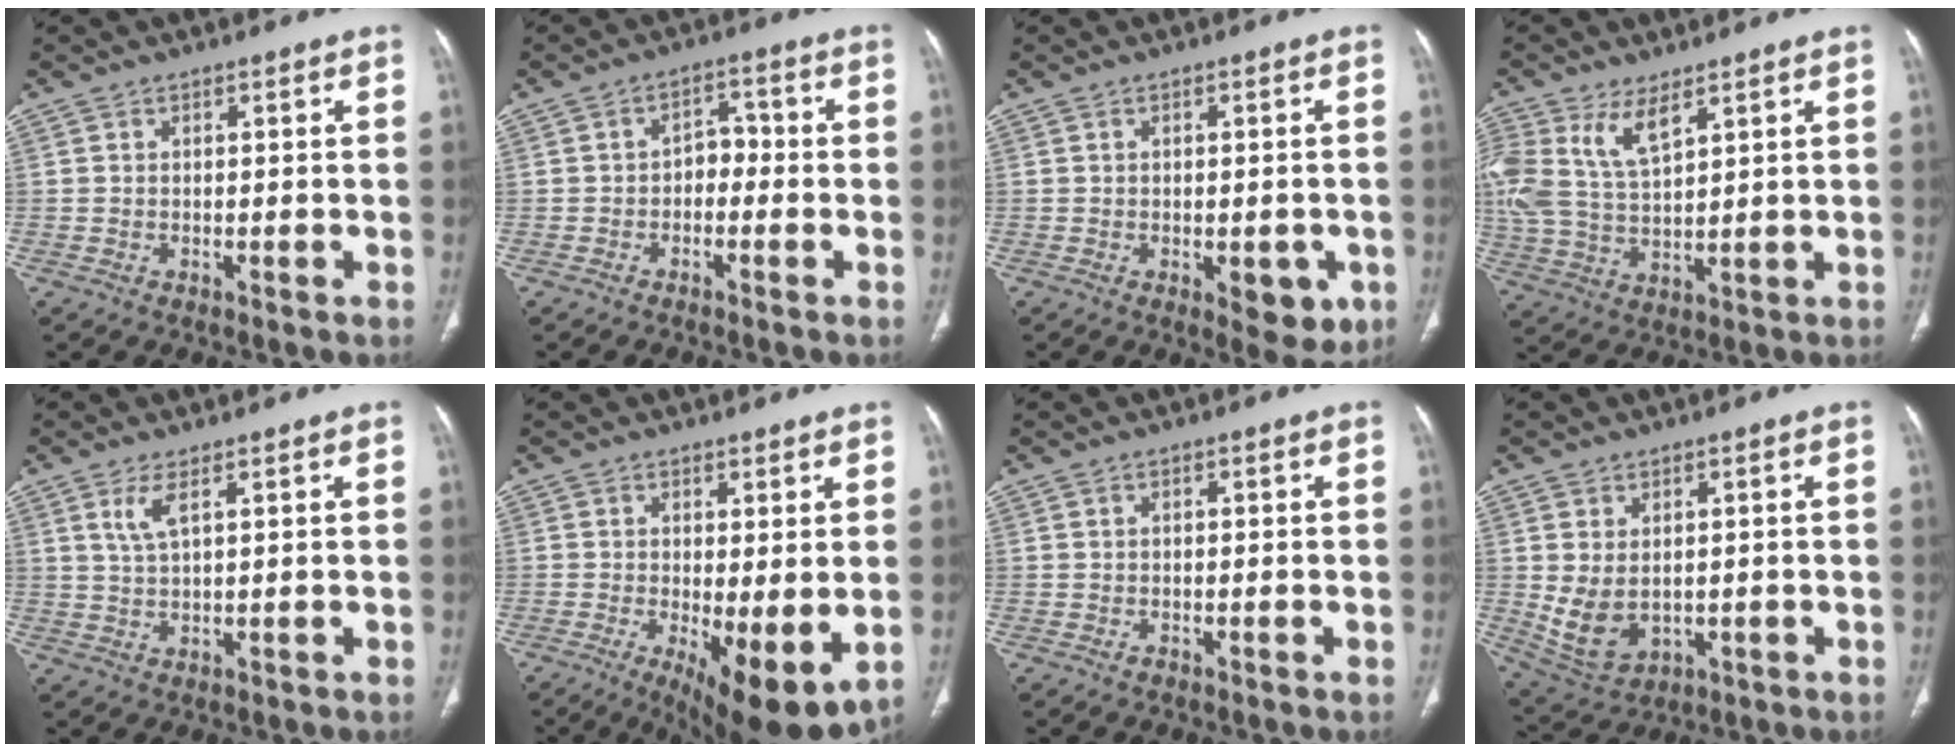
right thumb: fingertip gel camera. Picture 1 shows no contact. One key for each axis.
{"total": 3.8, "fx": -1.2, "fy": 2.7, "fz": 2.4, "tx": -0.020, "ty": 0.027, "tz": -0.029}
{"total": 6.8, "fx": -2.3, "fy": 3.4, "fz": 5.5, "tx": -0.045, "ty": -0.001, "tz": -0.018}
{"total": 12.2, "fx": 6.0, "fy": 5.9, "fz": 8.9, "tx": -0.200, "ty": -0.011, "tz": 0.130}
{"total": 3.4, "fx": 1.7, "fy": 0.8, "fz": 2.9, "tx": -0.069, "ty": -0.006, "tz": 0.042}
{"total": 11.1, "fx": -2.5, "fy": 3.6, "fz": 10.2, "tx": -0.155, "ty": -0.027, "tz": -0.027}
{"total": 0.6, "fx": -0.4, "fy": 0.4, "fz": 0.2, "tx": -0.001, "ty": 0.001, "tz": -0.007}
{"total": 7.9, "fx": 0.1, "fy": 5.5, "fz": 5.6, "tx": -0.099, "ty": -0.009, "tz": 0.027}